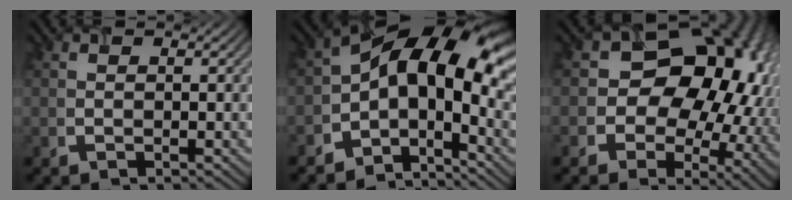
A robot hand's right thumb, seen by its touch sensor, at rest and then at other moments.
{"total": 11.3, "force": [-1.5, 6.0, 9.4], "torque": [-0.133, 0.014, -0.044]}
{"total": 18.0, "force": [1.5, 13.6, 11.8], "torque": [-0.151, -0.011, 0.028]}